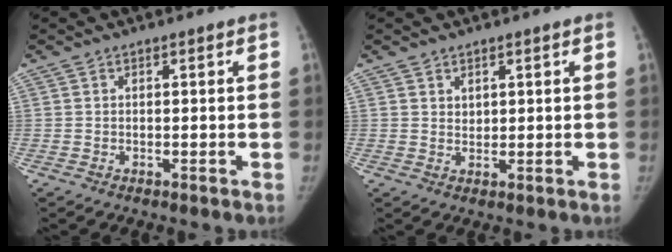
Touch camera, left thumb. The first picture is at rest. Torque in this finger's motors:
{"motor_torque": [-0.01, -0.08, -0.01, 0.67, 0.00]}